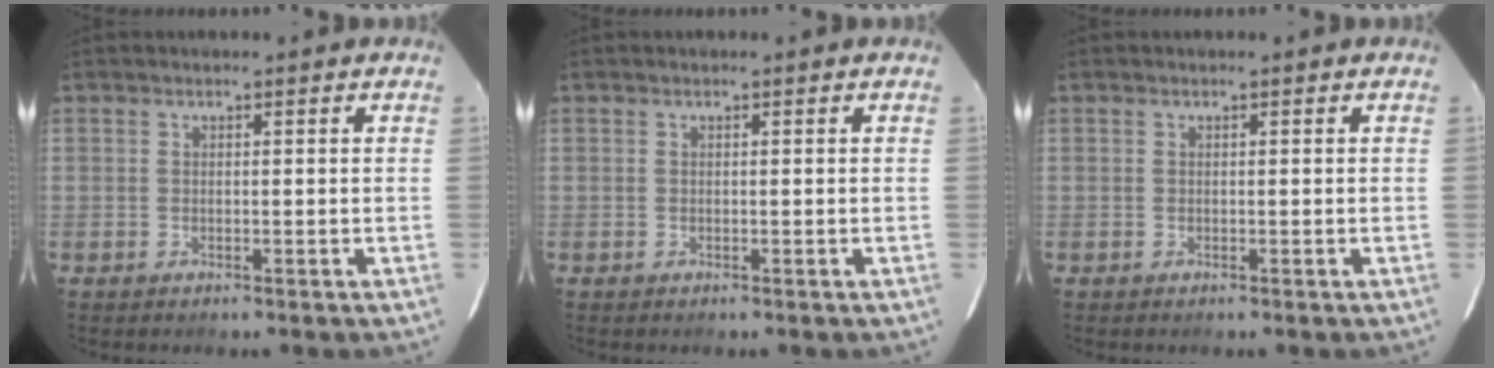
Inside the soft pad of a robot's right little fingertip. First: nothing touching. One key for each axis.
{"total": 0.0}
{"total": 0.0}